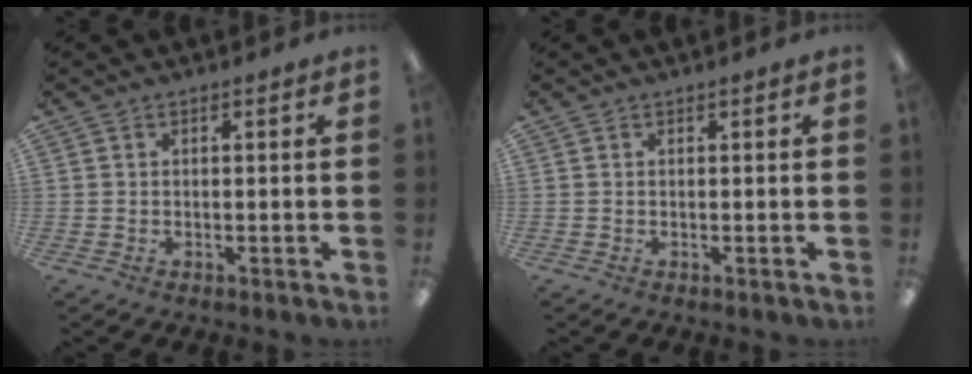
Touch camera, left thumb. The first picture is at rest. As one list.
[{"total": 0.0}]